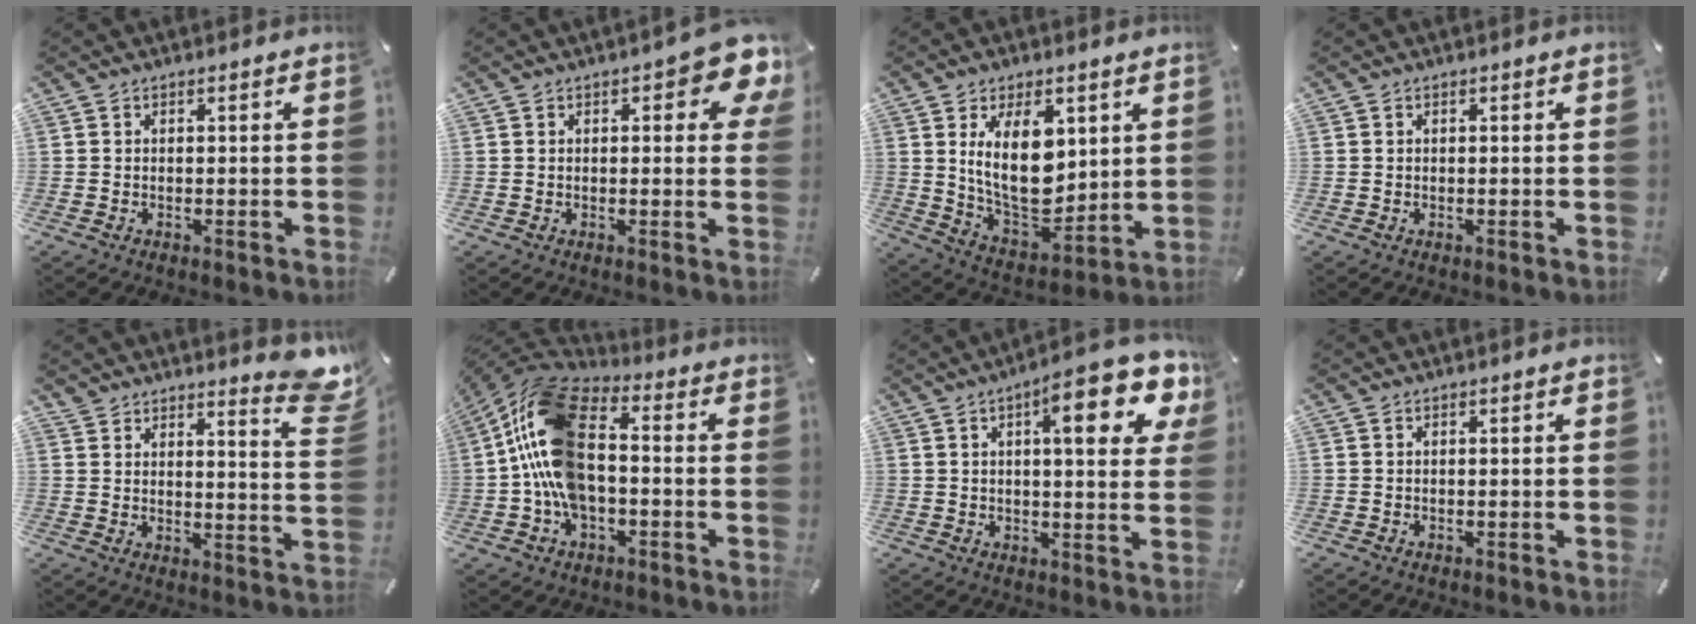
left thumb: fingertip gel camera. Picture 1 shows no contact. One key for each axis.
{"total": 7.4, "fx": 2.6, "fy": 3.2, "fz": 6.2, "tx": -0.072, "ty": -0.009, "tz": 0.037}
{"total": 17.3, "fx": 4.9, "fy": 9.8, "fz": 13.4, "tx": -0.250, "ty": -0.032, "tz": 0.083}
{"total": 0.0}
{"total": 8.7, "fx": 6.9, "fy": 3.3, "fz": 4.1, "tx": -0.052, "ty": -0.052, "tz": 0.121}
{"total": 17.2, "fx": -1.3, "fy": 11.2, "fz": 13.1, "tx": -0.280, "ty": 0.014, "tz": -0.028}
{"total": 15.0, "fx": 6.9, "fy": 4.8, "fz": 12.4, "tx": -0.162, "ty": -0.029, "tz": 0.103}
{"total": 0.0}